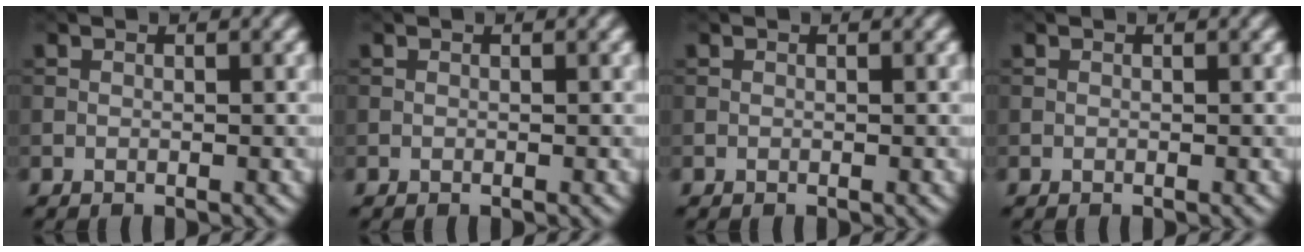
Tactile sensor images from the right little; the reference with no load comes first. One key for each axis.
{"total": 0.0}
{"total": 0.0}
{"total": 0.0}